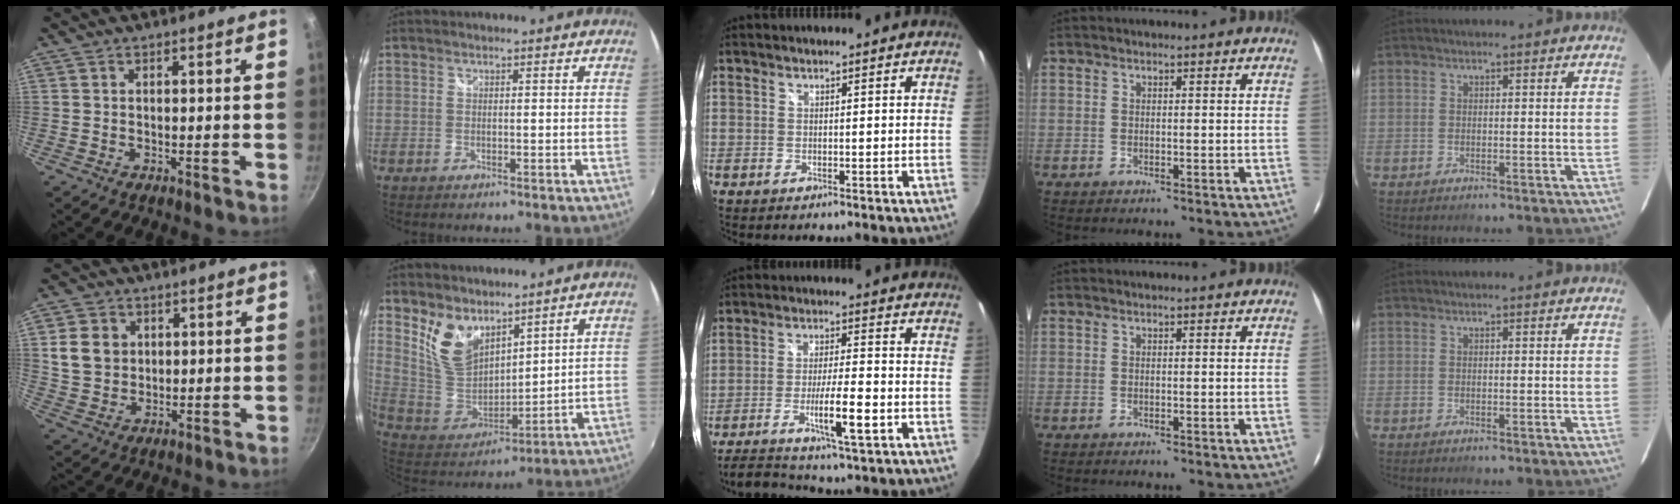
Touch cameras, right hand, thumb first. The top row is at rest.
{"thumb": {"total": 7.5, "force": [1.8, 6.3, 3.6], "torque": [-0.044, -0.002, 0.036]}, "index": {"total": 11.2, "force": [7.5, 6.2, 5.6], "torque": [-0.112, -0.002, 0.163]}, "middle": {"total": 10.2, "force": [-5.9, 1.6, 8.2], "torque": [-0.166, -0.007, -0.100]}}